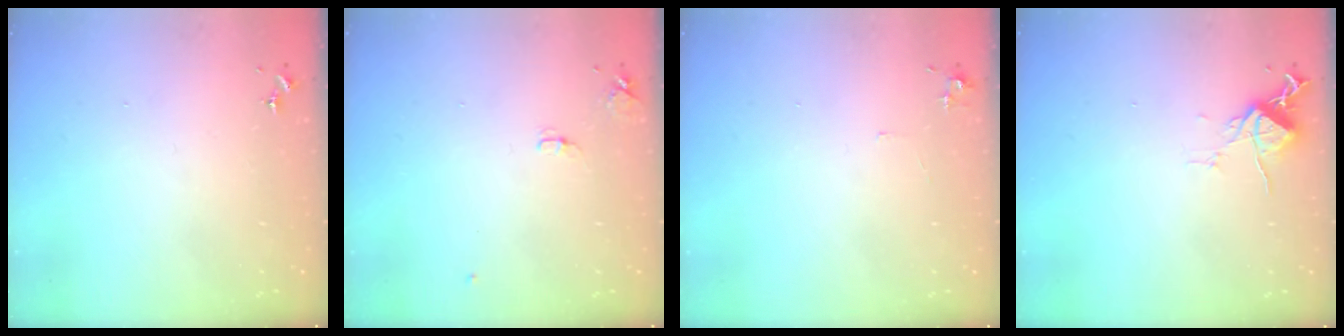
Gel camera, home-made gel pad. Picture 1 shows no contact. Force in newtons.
{"total": 5.8, "press": 5.8, "slide": 0.8}
{"total": 5.2, "press": 5.1, "slide": 0.7}
{"total": 8.8, "press": 8.7, "slide": 1.2}